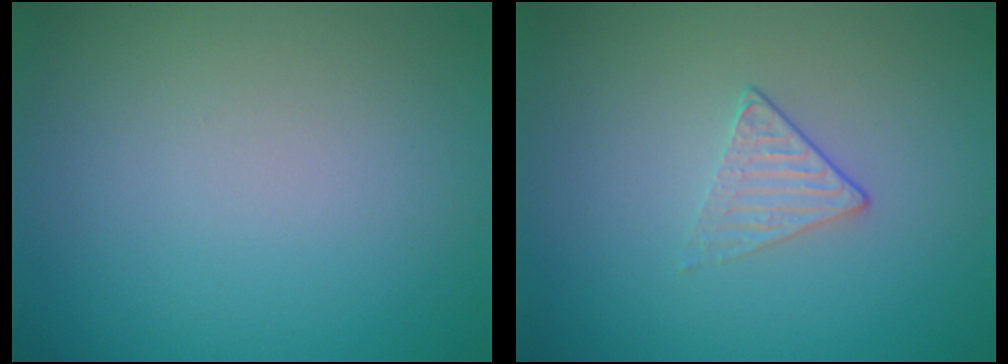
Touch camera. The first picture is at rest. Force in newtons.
{"total": 1.3, "press": 0.9, "slide": 0.9}